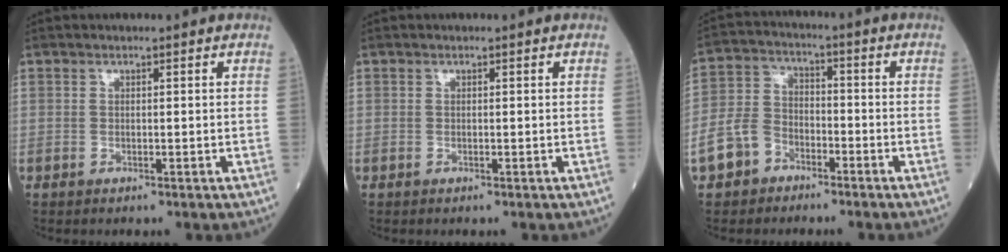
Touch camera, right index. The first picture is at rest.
{"total": 0.0}
{"total": 7.0, "force": [-4.1, 5.1, 2.5], "torque": [-0.072, 0.015, -0.081]}